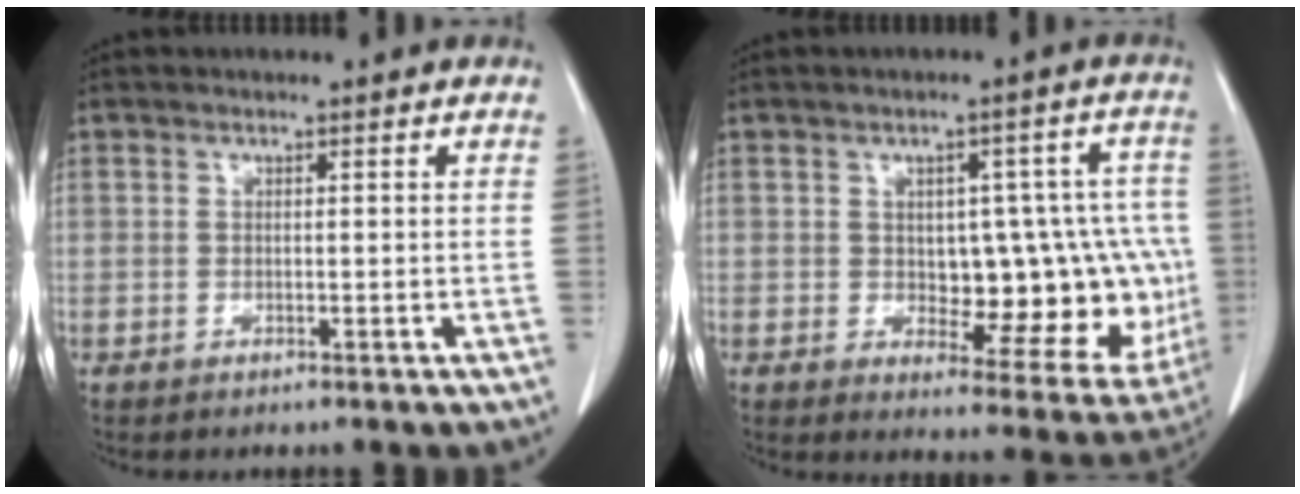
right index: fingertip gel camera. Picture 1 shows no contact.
{"total": 15.5, "force": [-0.6, 7.3, 13.7], "torque": [-0.141, 0.020, 0.010]}